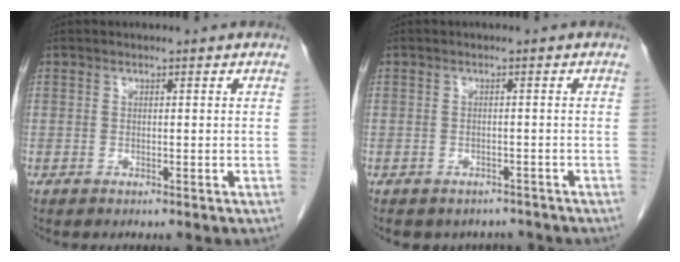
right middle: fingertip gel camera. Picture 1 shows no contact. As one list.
[{"total": 5.1, "force": [-4.4, 2.5, 0.4], "torque": [0.006, 0.007, -0.051]}]